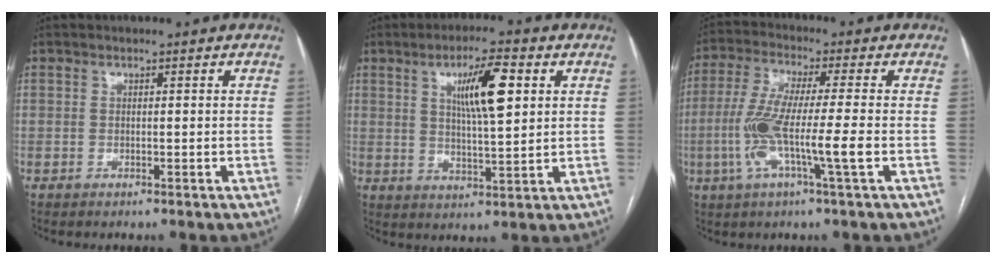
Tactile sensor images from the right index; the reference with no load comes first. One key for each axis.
{"total": 9.3, "fx": 3.2, "fy": 1.5, "fz": 8.6, "tx": -0.147, "ty": 0.005, "tz": 0.055}
{"total": 10.9, "fx": -2.5, "fy": -0.1, "fz": 10.6, "tx": -0.214, "ty": -0.008, "tz": -0.056}